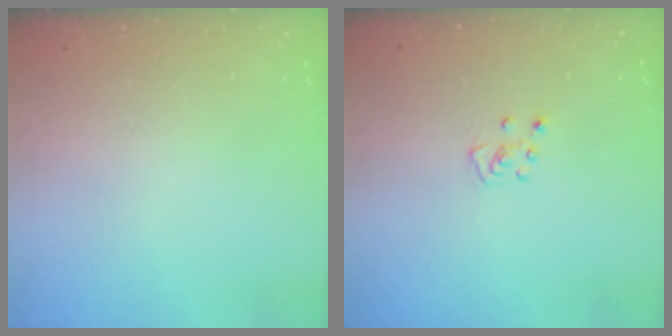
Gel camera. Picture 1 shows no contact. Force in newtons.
{"total": 3.7, "press": 3.6, "slide": 0.4}